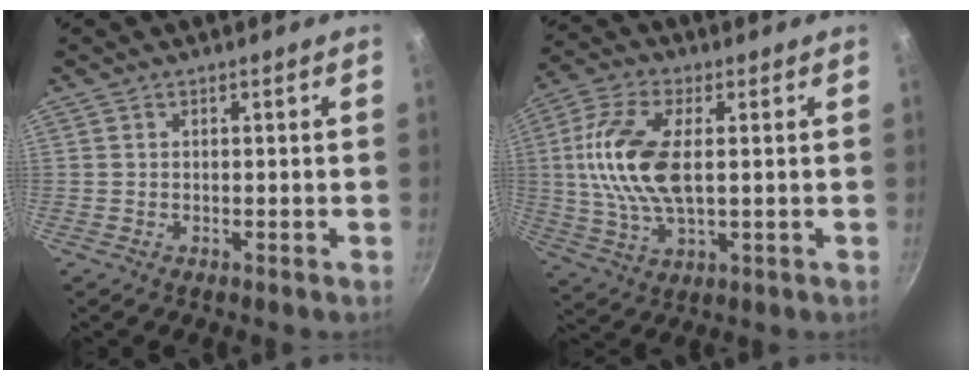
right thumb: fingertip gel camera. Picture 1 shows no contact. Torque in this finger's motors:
{"motor_torque": [0.44, 1.18, 1.84, -0.11, 0.40]}